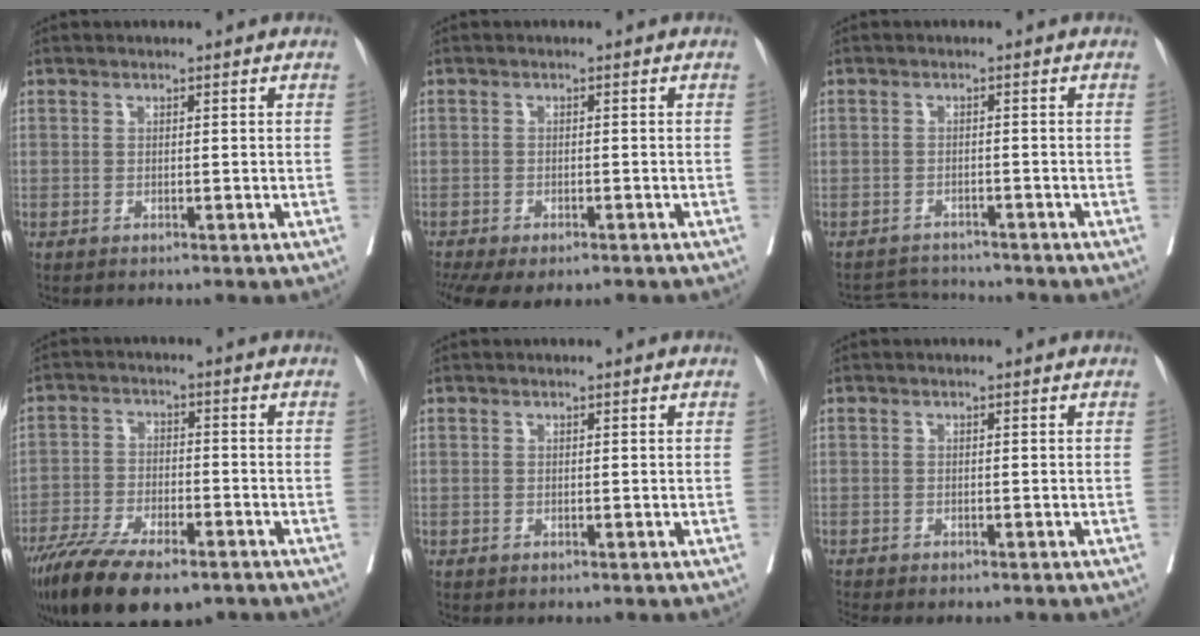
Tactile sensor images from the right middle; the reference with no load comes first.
{"total": 8.4, "force": [-6.0, 3.6, 4.7], "torque": [-0.093, -0.006, -0.086]}
{"total": 3.4, "force": [-3.3, 0.4, -0.8], "torque": [0.013, -0.006, -0.053]}
{"total": 15.2, "force": [-11.0, 4.9, 9.2], "torque": [-0.173, -0.028, -0.185]}
{"total": 0.0}
{"total": 1.8, "force": [-1.6, 0.3, 0.7], "torque": [-0.011, -0.005, -0.025]}